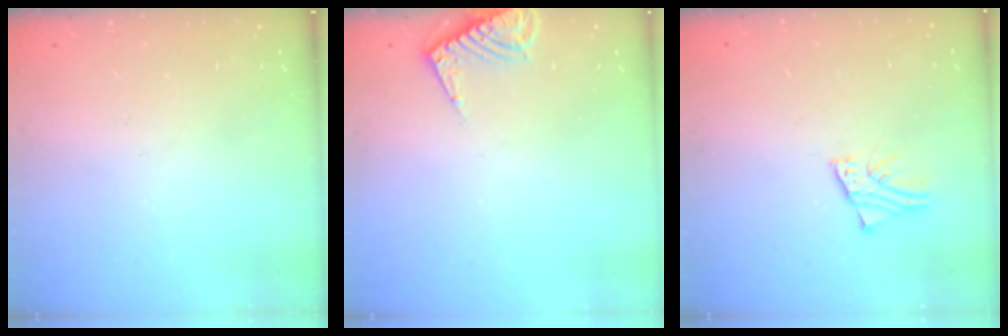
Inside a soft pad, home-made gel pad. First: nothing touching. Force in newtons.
{"total": 7.4, "press": 7.4, "slide": 0.4}
{"total": 1.9, "press": 1.9, "slide": 0.1}